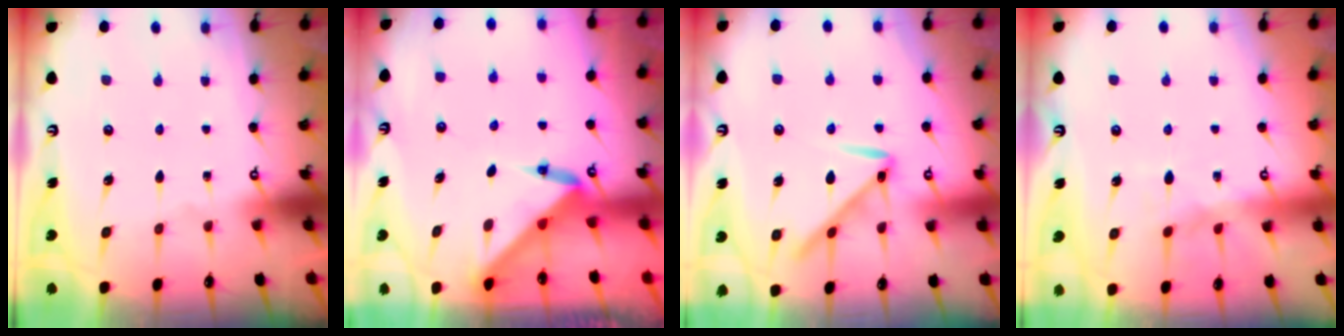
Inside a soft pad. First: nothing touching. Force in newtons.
{"total": 3.2, "press": 3.2, "slide": 0.0}
{"total": 9.3, "press": 9.2, "slide": 0.5}
{"total": 7.5, "press": 7.5, "slide": 0.8}